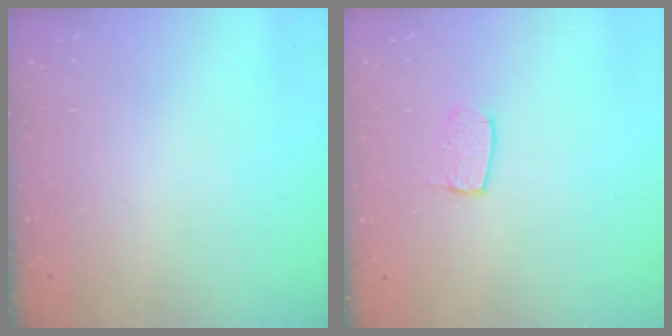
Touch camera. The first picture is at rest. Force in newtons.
{"total": 5.5, "press": 5.5, "slide": 0.2}